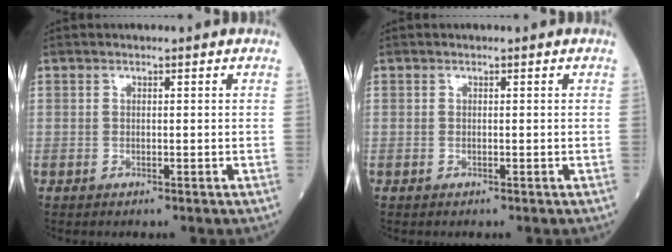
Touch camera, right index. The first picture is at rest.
{"total": 0.0}